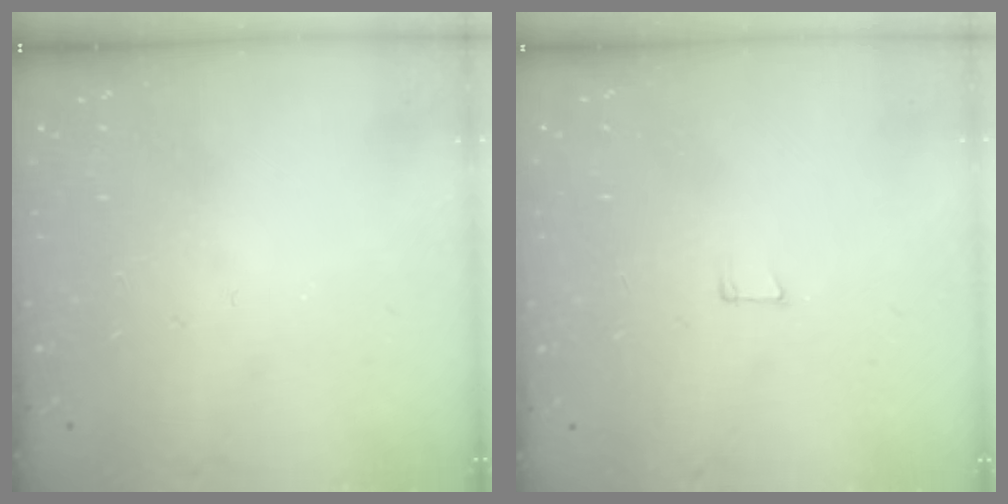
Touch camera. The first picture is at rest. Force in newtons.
{"total": 4.3, "press": 4.3, "slide": 0.4}